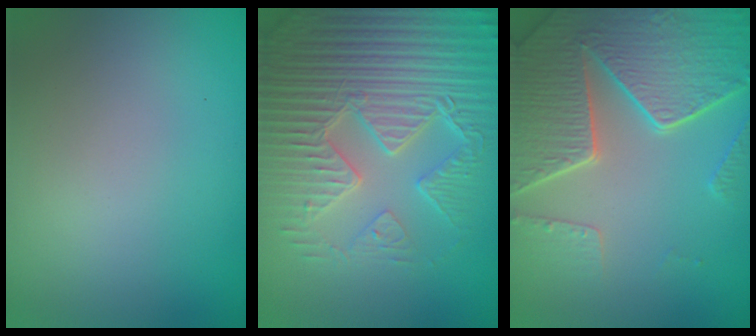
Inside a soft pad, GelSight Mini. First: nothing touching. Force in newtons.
{"total": 8.3, "press": 6.4, "slide": 5.2}
{"total": 8.1, "press": 5.9, "slide": 5.5}